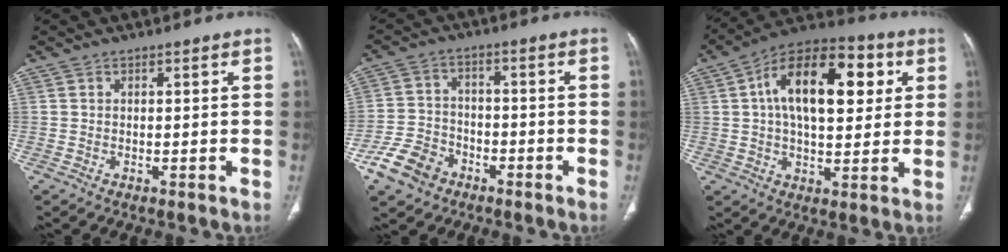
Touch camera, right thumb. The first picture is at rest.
{"total": 8.6, "force": [-5.2, 6.0, 3.4], "torque": [-0.057, 0.029, -0.097]}
{"total": 19.7, "force": [4.8, 10.4, 16.1], "torque": [-0.223, 0.015, 0.063]}